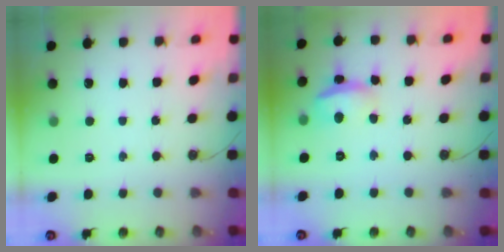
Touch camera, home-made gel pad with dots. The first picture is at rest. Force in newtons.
{"total": 13.9, "press": 7.3, "slide": 11.9}